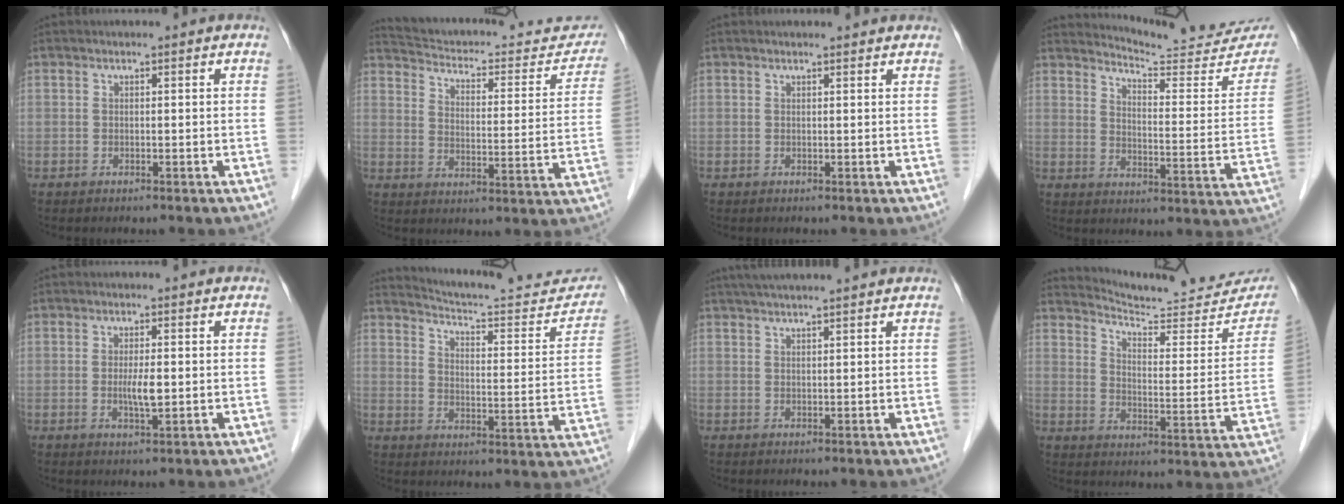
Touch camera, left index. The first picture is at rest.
{"total": 24.1, "force": [22.3, 6.2, 6.7], "torque": [-0.096, -0.040, 0.278]}
{"total": 3.3, "force": [3.2, 0.5, 0.7], "torque": [-0.012, 0.015, 0.032]}
{"total": 17.8, "force": [17.4, 1.1, 3.8], "torque": [-0.050, -0.094, 0.203]}
{"total": 2.8, "force": [0.0, 0.4, 2.8], "torque": [-0.053, -0.004, 0.000]}
{"total": 20.8, "force": [19.9, 2.3, 5.7], "torque": [-0.068, -0.060, 0.250]}
{"total": 10.7, "force": [9.3, 0.1, 5.2], "torque": [-0.081, 0.038, 0.123]}
{"total": 19.9, "force": [19.0, 1.9, 5.6], "torque": [-0.078, -0.077, 0.238]}